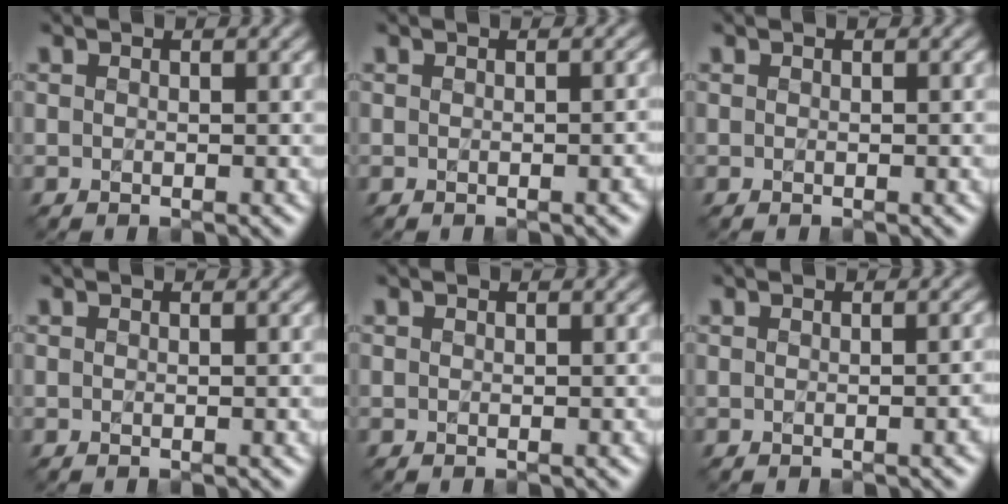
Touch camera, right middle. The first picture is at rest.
{"total": 2.4, "force": [-0.3, 1.1, 2.1], "torque": [0.001, 0.006, 0.001]}
{"total": 1.0, "force": [0.0, 0.4, 1.0], "torque": [-0.004, 0.003, 0.002]}
{"total": 1.4, "force": [0.0, 0.5, 1.3], "torque": [-0.006, 0.003, 0.003]}
{"total": 0.6, "force": [0.0, 0.3, 0.6], "torque": [-0.001, 0.001, 0.000]}
{"total": 3.1, "force": [-0.4, 1.4, 2.8], "torque": [-0.012, 0.004, 0.000]}